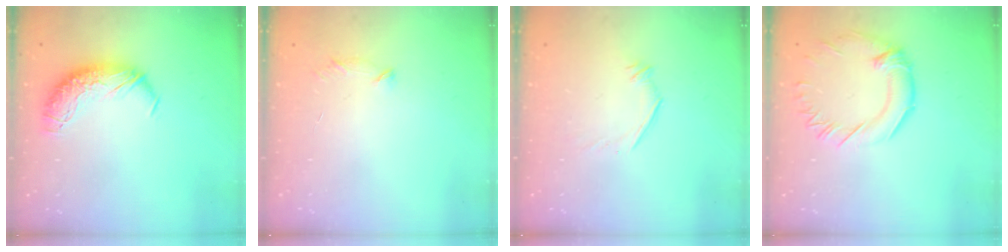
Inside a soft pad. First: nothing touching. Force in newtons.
{"total": 6.5, "press": 6.4, "slide": 1.2}
{"total": 5.5, "press": 5.3, "slide": 1.5}
{"total": 1.3, "press": 0.4, "slide": 1.3}